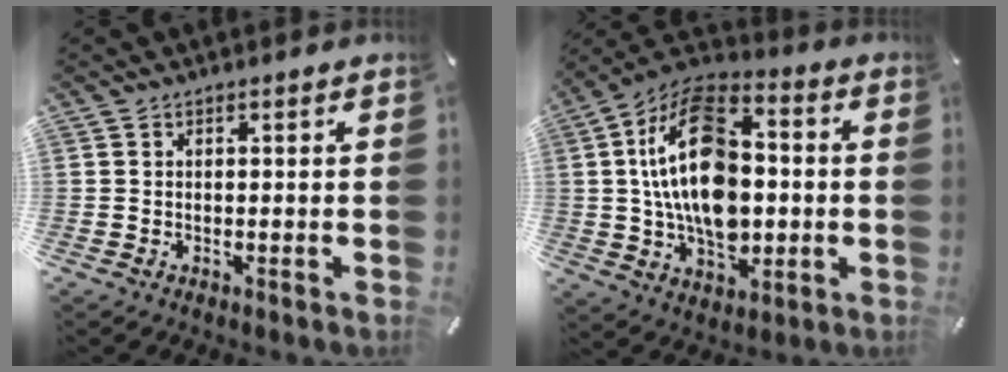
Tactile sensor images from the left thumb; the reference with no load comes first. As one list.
[{"total": 20.9, "force": [0.6, 13.6, 15.8], "torque": [-0.312, 0.000, 0.003]}]